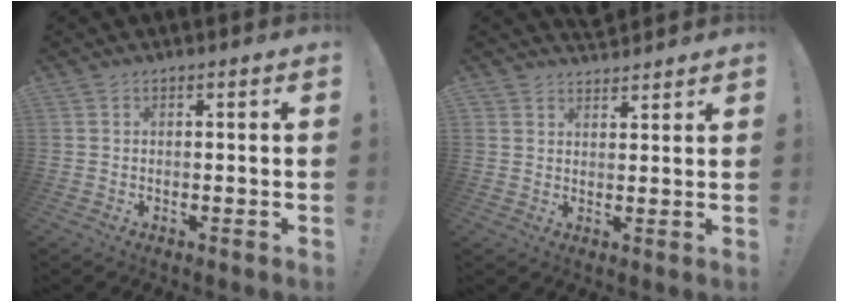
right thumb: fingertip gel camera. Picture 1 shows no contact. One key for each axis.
{"total": 3.1, "fx": 2.7, "fy": 1.4, "fz": -0.4, "tx": 0.013, "ty": -0.021, "tz": 0.051}